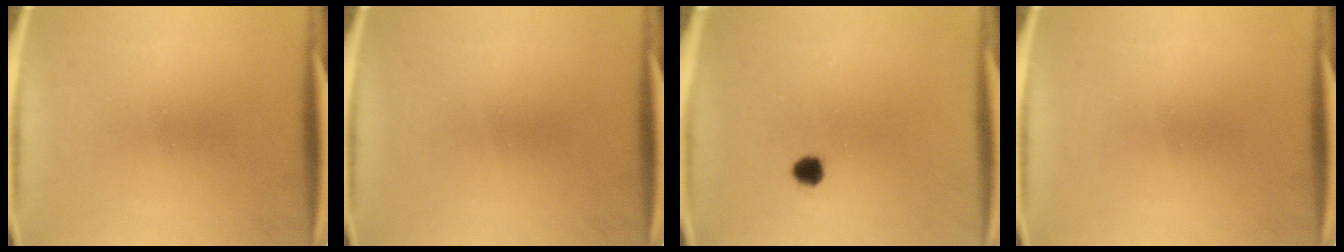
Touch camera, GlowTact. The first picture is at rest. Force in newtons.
{"total": 0.0}
{"total": 2.4}
{"total": 0.0}